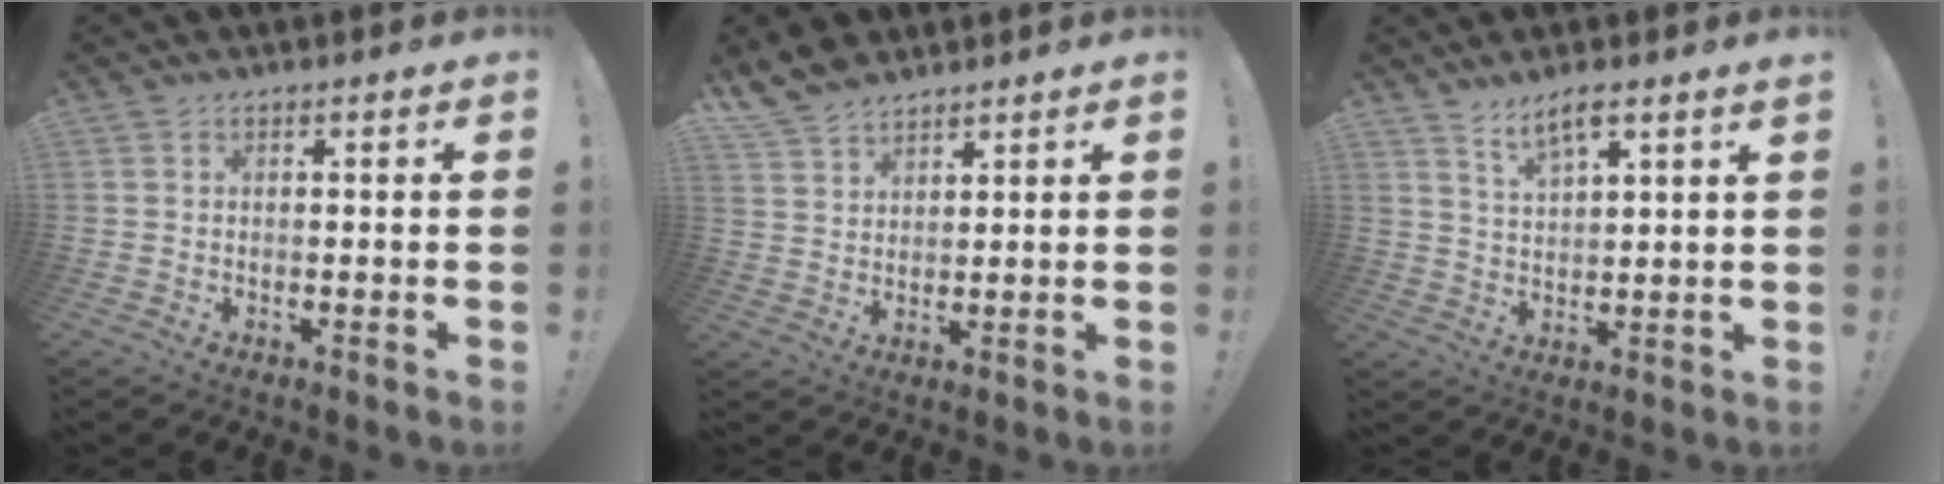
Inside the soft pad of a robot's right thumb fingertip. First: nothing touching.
{"total": 7.4, "force": [6.3, 3.3, 2.0], "torque": [-0.046, -0.038, 0.125]}
{"total": 6.0, "force": [4.7, 0.7, 3.6], "torque": [-0.070, -0.021, 0.082]}